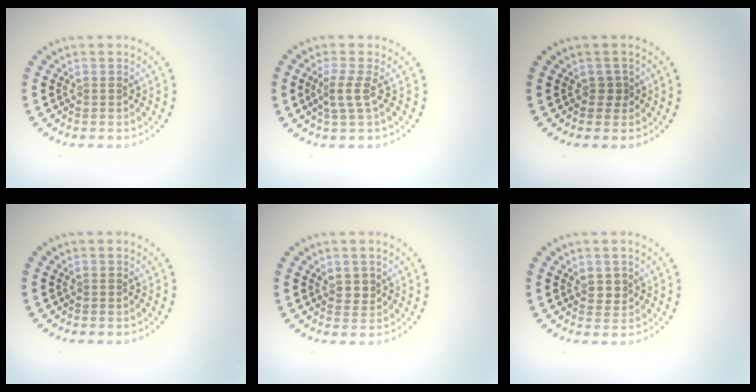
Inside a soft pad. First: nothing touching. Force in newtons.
{"total": 2.0, "press": 1.6, "slide": 1.2}
{"total": 1.2, "press": 0.9, "slide": 0.8}
{"total": 0.0}
{"total": 1.4, "press": 1.2, "slide": 0.6}
{"total": 1.4, "press": 1.2, "slide": 0.6}